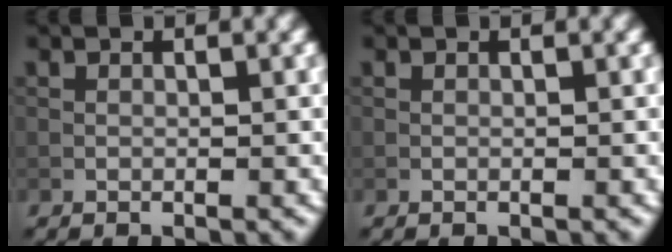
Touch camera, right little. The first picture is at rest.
{"total": 0.0}